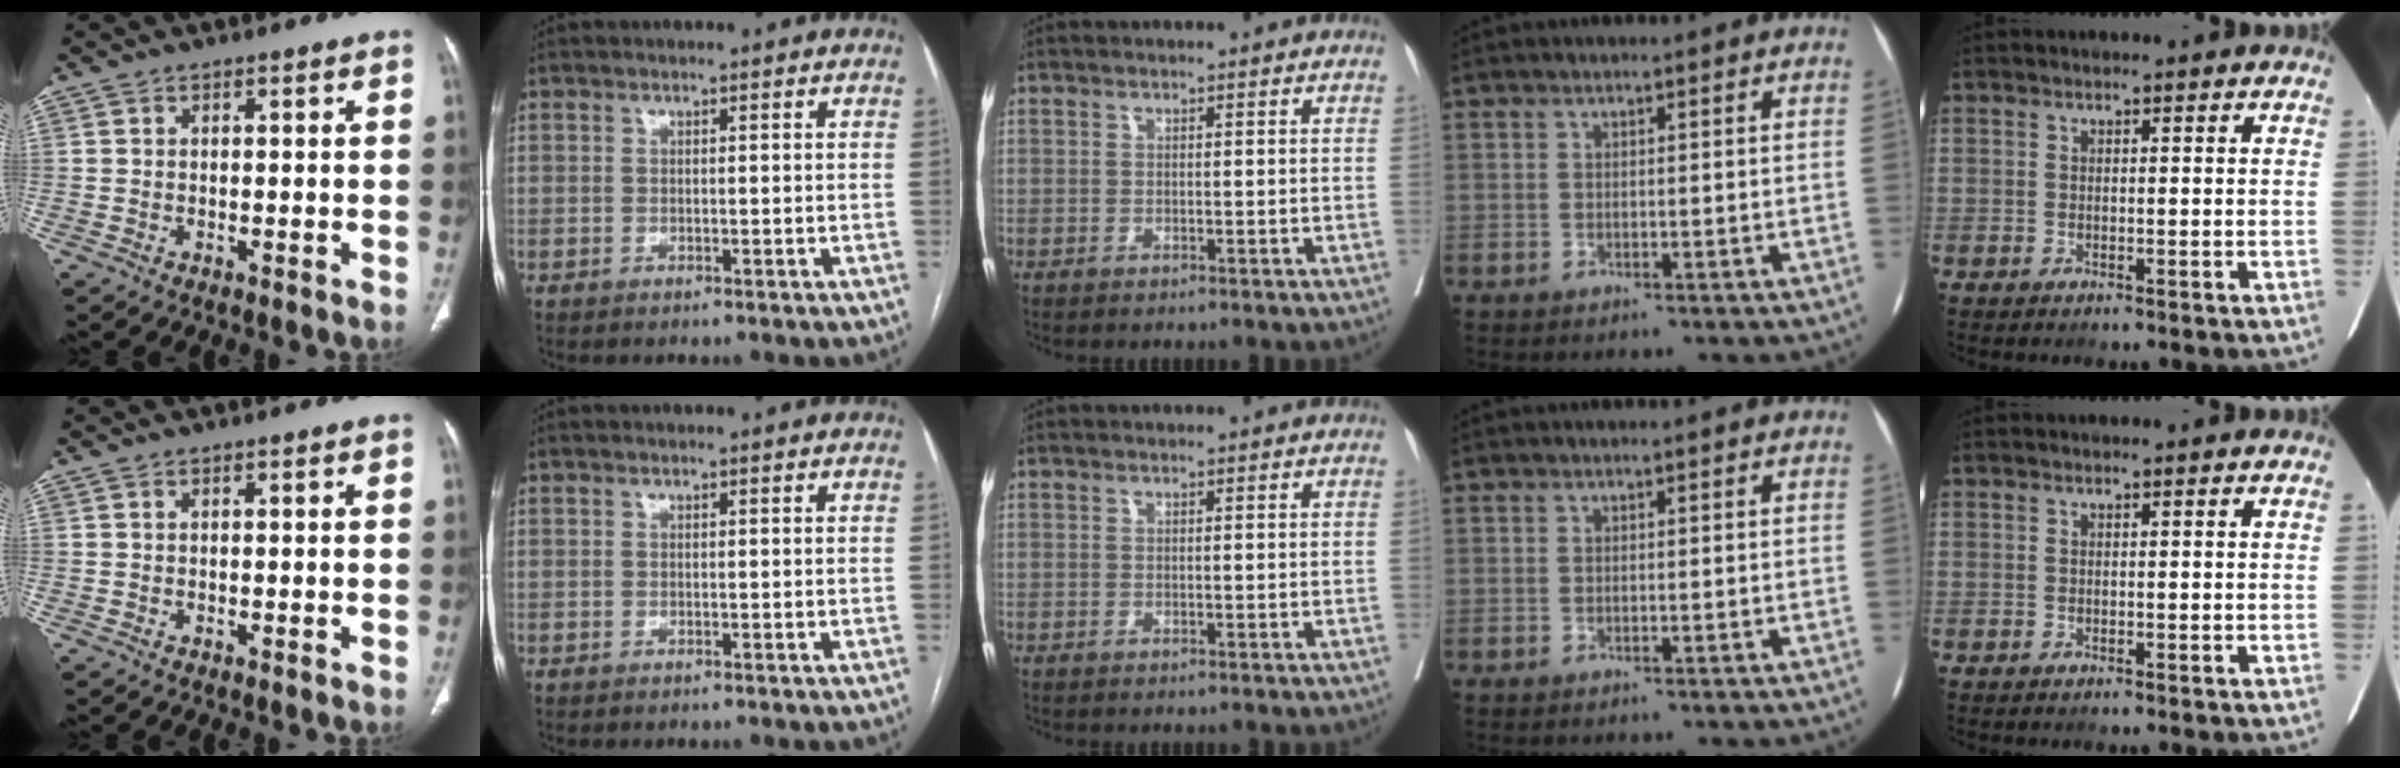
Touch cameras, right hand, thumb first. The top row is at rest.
{}